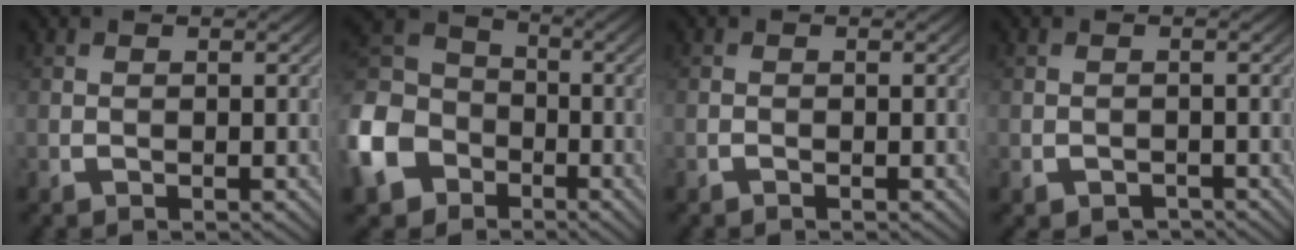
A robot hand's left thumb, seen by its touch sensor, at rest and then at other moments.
{"total": 12.4, "force": [-5.6, 9.6, 5.5], "torque": [-0.196, -0.028, -0.126]}
{"total": 0.0}
{"total": 1.0, "force": [-0.8, 0.5, 0.0], "torque": [0.000, 0.000, -0.016]}